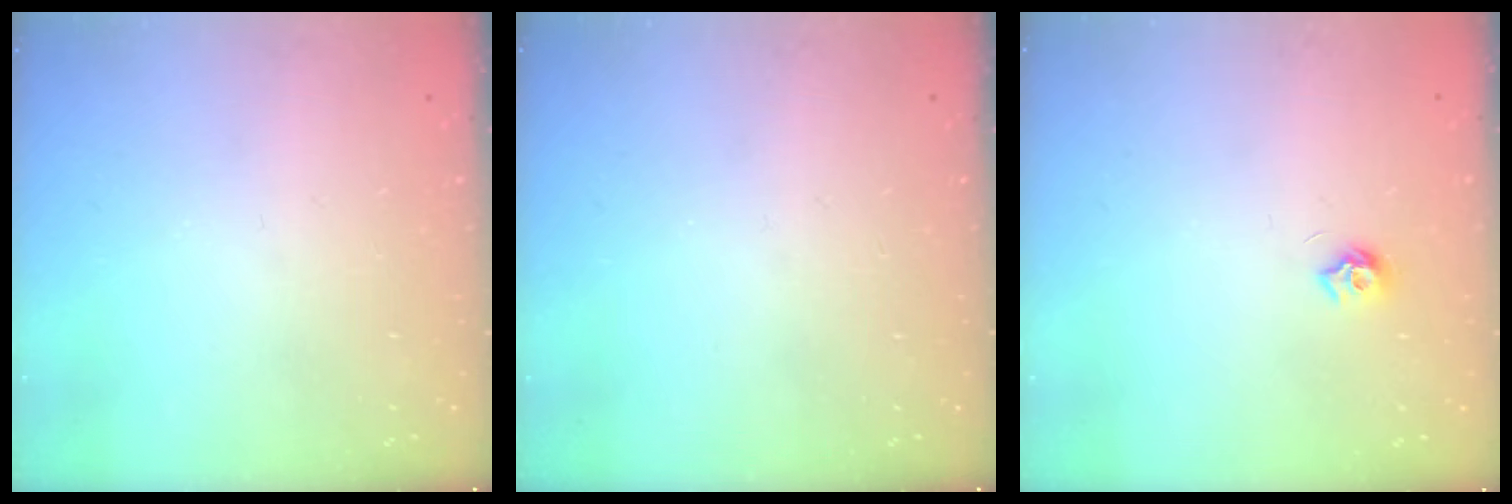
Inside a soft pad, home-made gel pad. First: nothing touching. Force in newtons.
{"total": 0.0}
{"total": 6.0, "press": 6.0, "slide": 0.6}